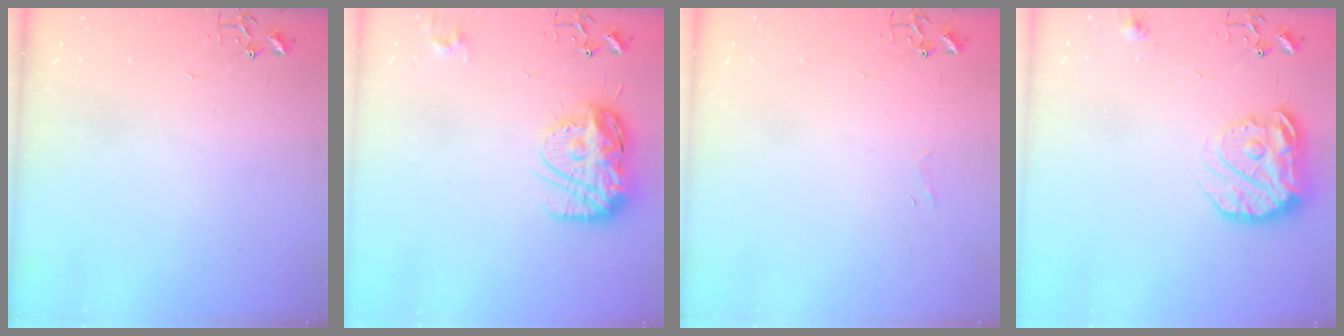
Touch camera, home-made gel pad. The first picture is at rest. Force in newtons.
{"total": 14.9, "press": 14.8, "slide": 1.2}
{"total": 3.4, "press": 3.4, "slide": 0.3}
{"total": 17.2, "press": 17.1, "slide": 1.7}